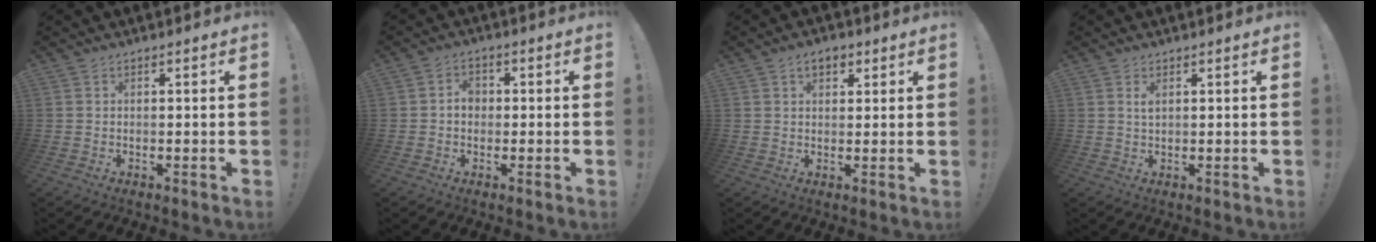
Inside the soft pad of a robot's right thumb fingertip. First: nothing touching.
{"total": 3.8, "force": [-0.4, 3.0, 2.4], "torque": [-0.034, 0.005, -0.009]}
{"total": 4.4, "force": [2.1, 2.8, 2.7], "torque": [-0.041, 0.003, 0.037]}
{"total": 1.6, "force": [0.7, 0.6, 1.3], "torque": [-0.019, -0.003, 0.011]}